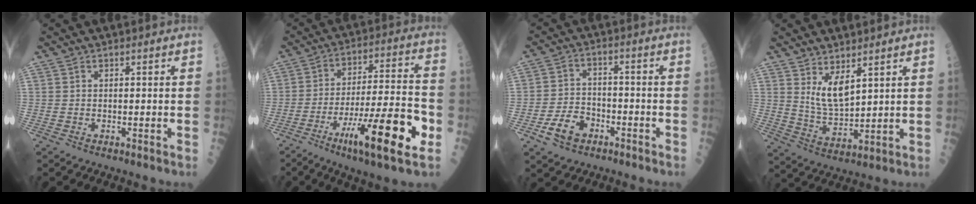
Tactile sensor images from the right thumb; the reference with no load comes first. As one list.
[{"total": 20.0, "force": [-7.8, 3.5, 18.0], "torque": [-0.305, 0.014, -0.122]}, {"total": 7.1, "force": [-3.7, 4.7, 3.8], "torque": [-0.056, 0.027, -0.064]}, {"total": 6.9, "force": [3.7, 2.6, 5.3], "torque": [-0.091, -0.043, 0.081]}]